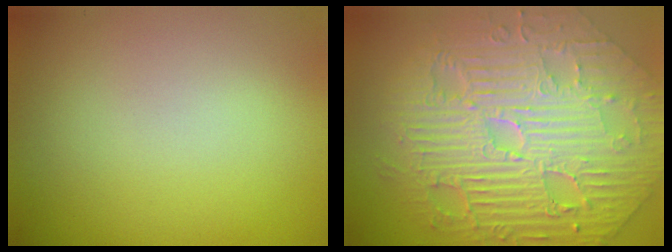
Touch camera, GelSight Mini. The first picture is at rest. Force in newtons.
{"total": 11.9, "press": 7.7, "slide": 9.1}